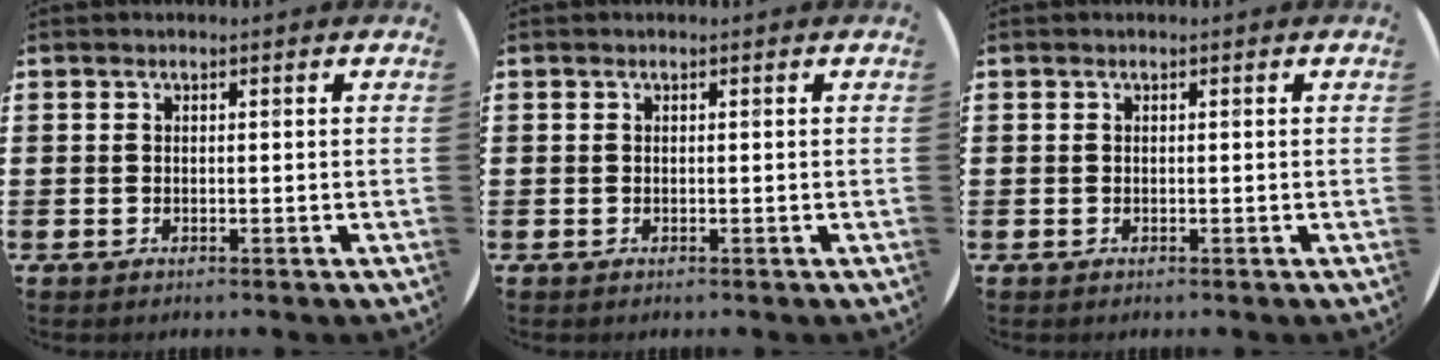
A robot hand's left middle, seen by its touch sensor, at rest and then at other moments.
{"total": 0.0}
{"total": 0.0}